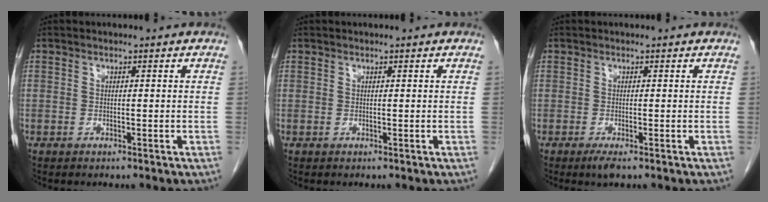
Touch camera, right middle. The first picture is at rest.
{"total": 0.0}
{"total": 1.8, "force": [-1.1, 0.2, 1.4], "torque": [-0.027, -0.005, -0.020]}